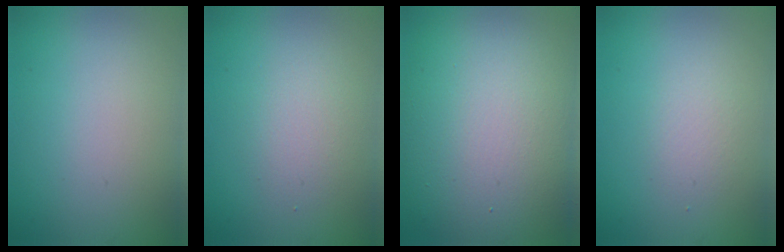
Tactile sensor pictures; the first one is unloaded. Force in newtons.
{"total": 2.0, "press": 2.0, "slide": 0.2}
{"total": 14.8, "press": 14.8, "slide": 0.7}
{"total": 1.3, "press": 1.3, "slide": 0.1}